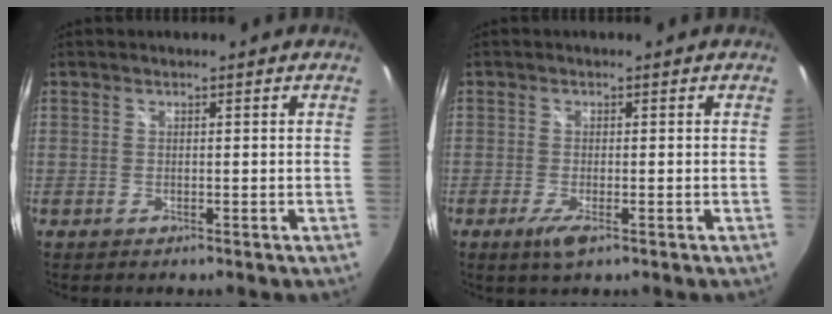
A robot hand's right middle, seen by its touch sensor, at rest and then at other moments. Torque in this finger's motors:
{"motor_torque": [0.63, -0.66, 0.16, 0.05]}